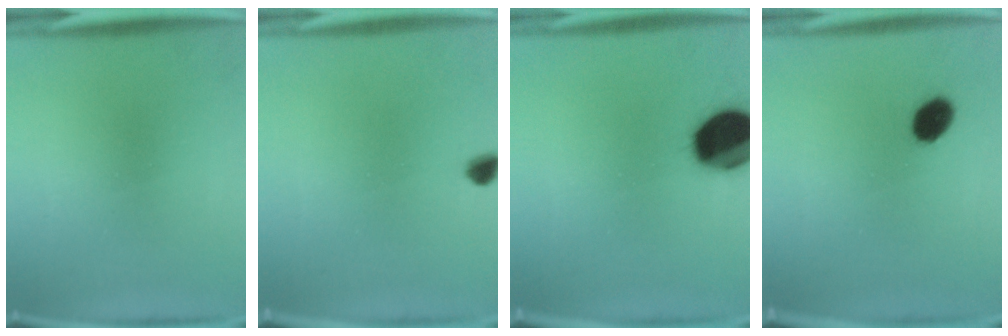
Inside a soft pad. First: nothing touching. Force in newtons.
{"total": 2.4}
{"total": 18.3}
{"total": 5.8}